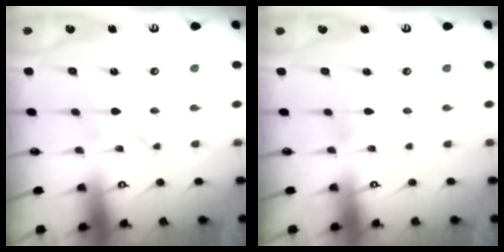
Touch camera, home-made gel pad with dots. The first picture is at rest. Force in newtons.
{"total": 4.7, "press": 4.6, "slide": 0.3}